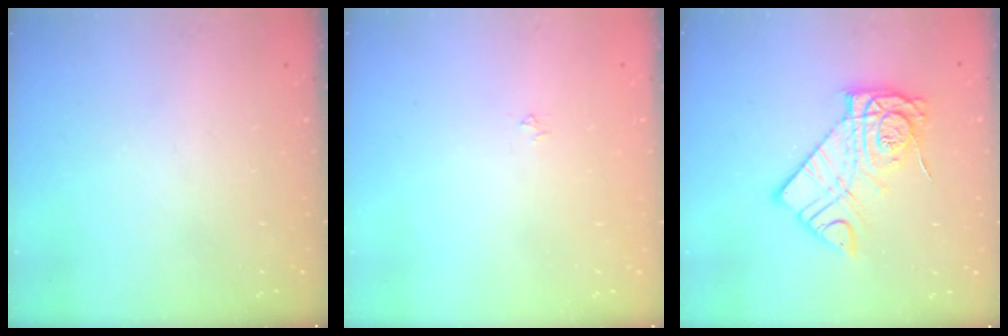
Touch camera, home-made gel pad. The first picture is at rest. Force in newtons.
{"total": 2.4, "press": 2.3, "slide": 0.5}
{"total": 14.1, "press": 14.1, "slide": 1.3}